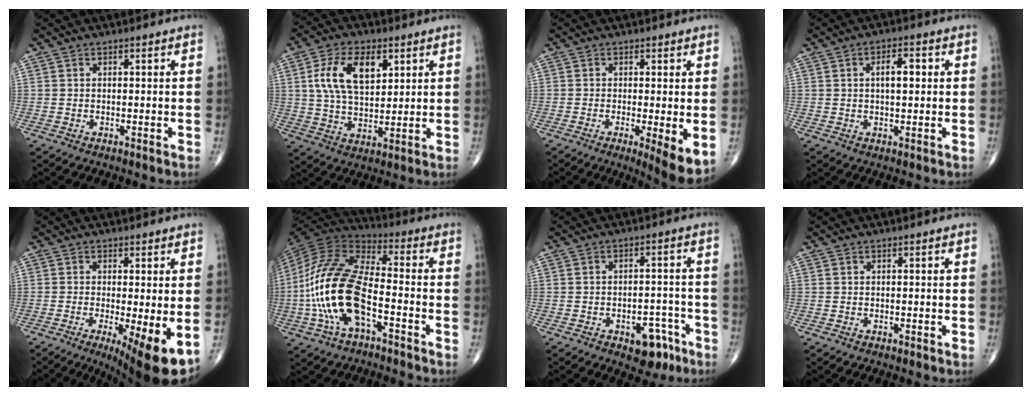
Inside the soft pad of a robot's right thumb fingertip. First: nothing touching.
{"total": 12.6, "force": [4.1, 7.0, 9.6], "torque": [-0.164, -0.009, 0.078]}
{"total": 6.8, "force": [-1.4, 1.4, 6.5], "torque": [-0.104, -0.022, -0.023]}
{"total": 4.8, "force": [0.9, 2.1, 4.2], "torque": [-0.062, 0.004, 0.012]}
{"total": 10.5, "force": [-3.1, 2.4, 9.8], "torque": [-0.146, -0.023, -0.043]}
{"total": 19.2, "force": [-5.2, 8.4, 16.4], "torque": [-0.345, 0.035, -0.099]}
{"total": 7.4, "force": [-4.0, 4.2, 4.5], "torque": [-0.031, 0.031, -0.049]}
{"total": 0.0}